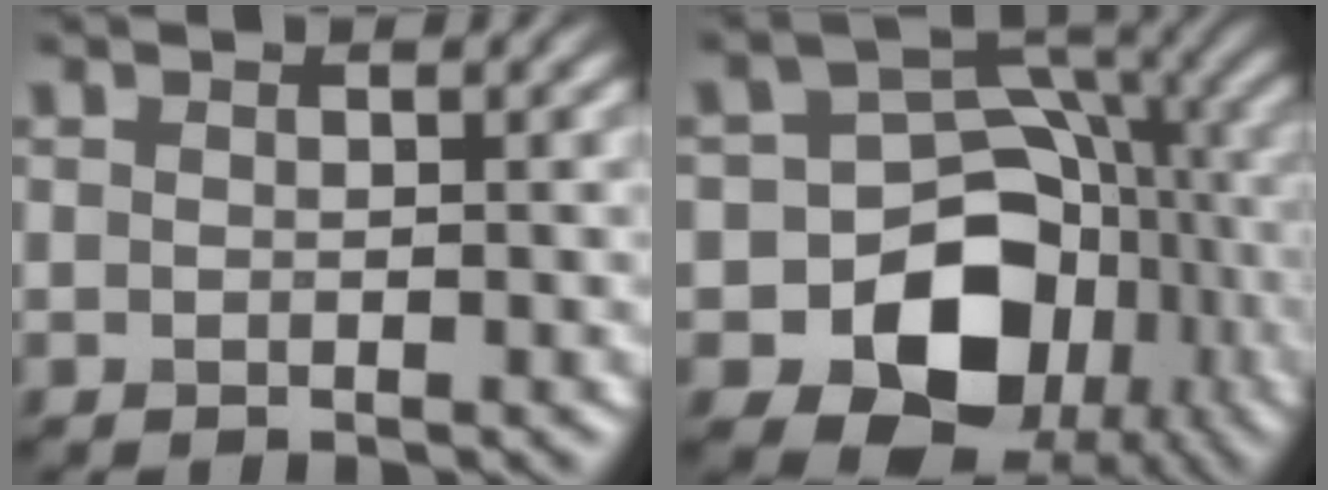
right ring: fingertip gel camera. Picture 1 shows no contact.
{"total": 13.7, "force": [-5.5, 10.8, 6.4], "torque": [-0.088, -0.001, -0.104]}